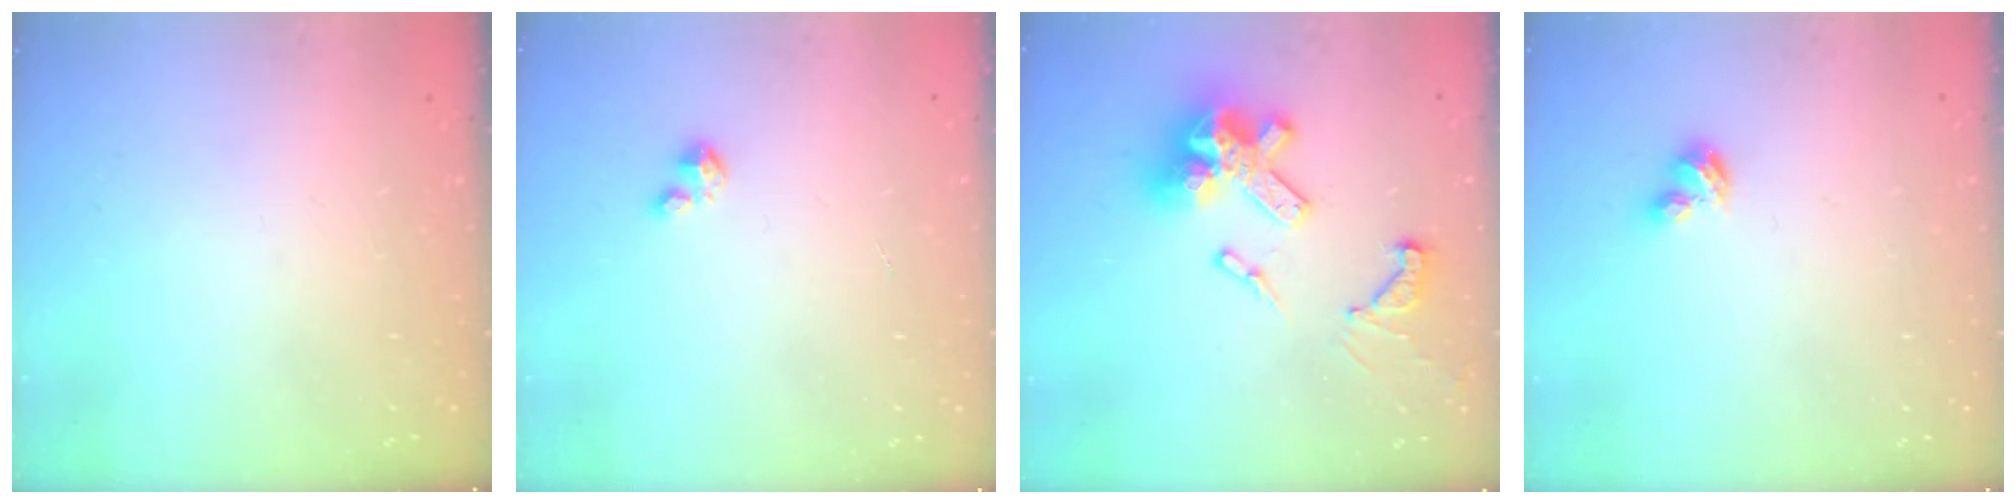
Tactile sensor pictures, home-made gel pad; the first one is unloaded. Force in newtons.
{"total": 1.2, "press": 1.2, "slide": 0.2}
{"total": 18.8, "press": 18.8, "slide": 1.6}
{"total": 2.9, "press": 2.8, "slide": 0.5}